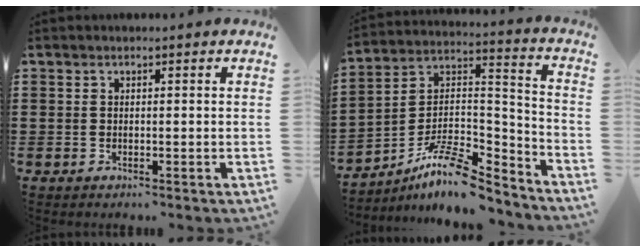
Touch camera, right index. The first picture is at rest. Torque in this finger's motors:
{"motor_torque": [0.49, -0.64, 0.66, 0.06]}